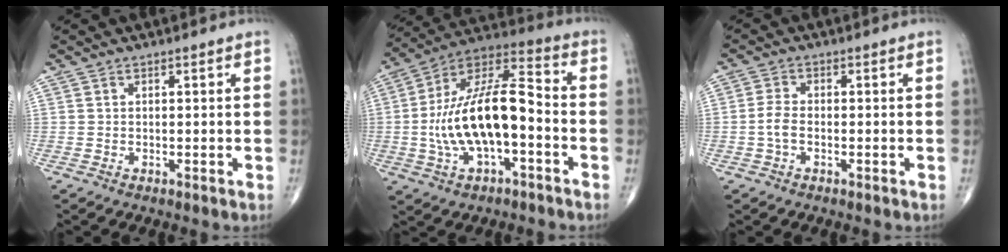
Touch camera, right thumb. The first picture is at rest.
{"total": 18.8, "force": [-3.1, 7.9, 16.8], "torque": [-0.311, 0.047, -0.058]}
{"total": 3.0, "force": [-0.7, 1.7, 2.4], "torque": [-0.055, 0.008, -0.019]}